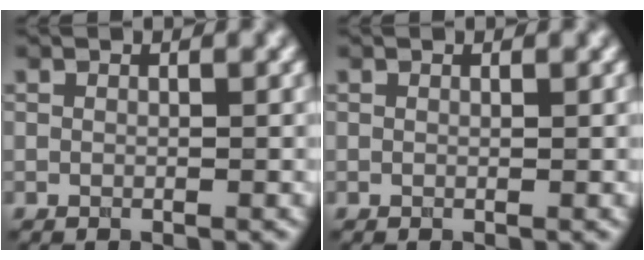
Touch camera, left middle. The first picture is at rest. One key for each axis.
{"total": 0.0}